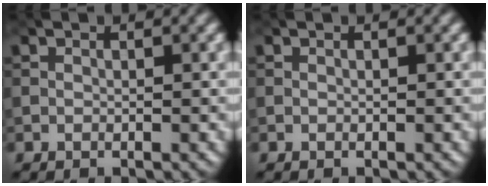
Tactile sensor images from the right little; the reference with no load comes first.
{"total": 0.0}